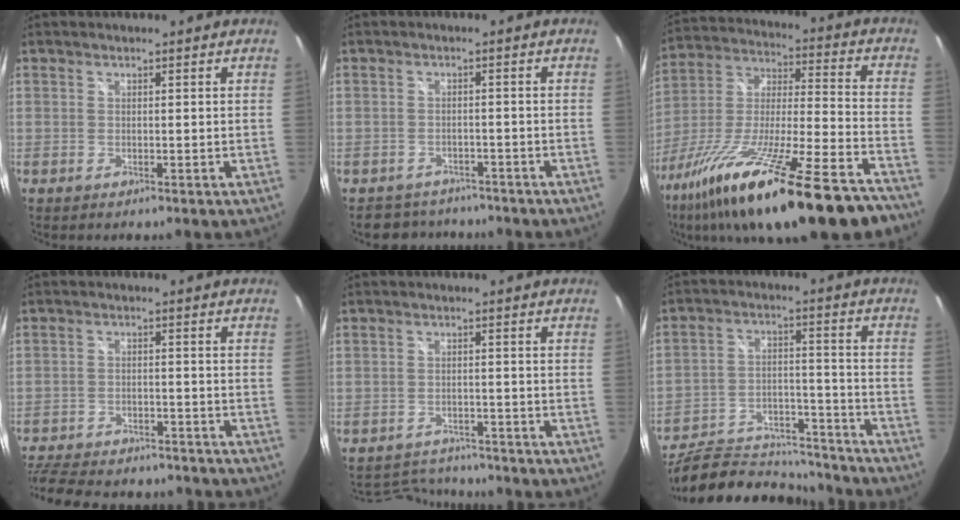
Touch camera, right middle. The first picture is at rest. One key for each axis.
{"total": 4.8, "fx": -4.3, "fy": 2.2, "fz": 0.2, "tx": -0.011, "ty": 0.012, "tz": -0.067}
{"total": 31.7, "fx": -22.1, "fy": 4.4, "fz": 22.2, "tx": -0.386, "ty": -0.078, "tz": -0.355}
{"total": 19.0, "fx": -15.9, "fy": 6.6, "fz": 8.0, "tx": -0.184, "ty": -0.011, "tz": -0.227}
{"total": 6.6, "fx": -6.4, "fy": 1.6, "fz": 0.7, "tx": -0.027, "ty": 0.010, "tz": -0.098}
{"total": 22.1, "fx": -18.9, "fy": 7.7, "fz": 8.6, "tx": -0.171, "ty": 0.007, "tz": -0.270}